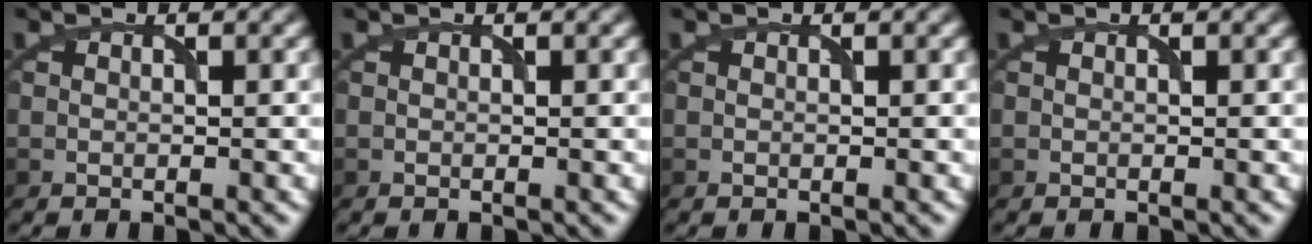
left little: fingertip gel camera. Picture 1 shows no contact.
{"total": 0.0}
{"total": 0.0}
{"total": 0.0}